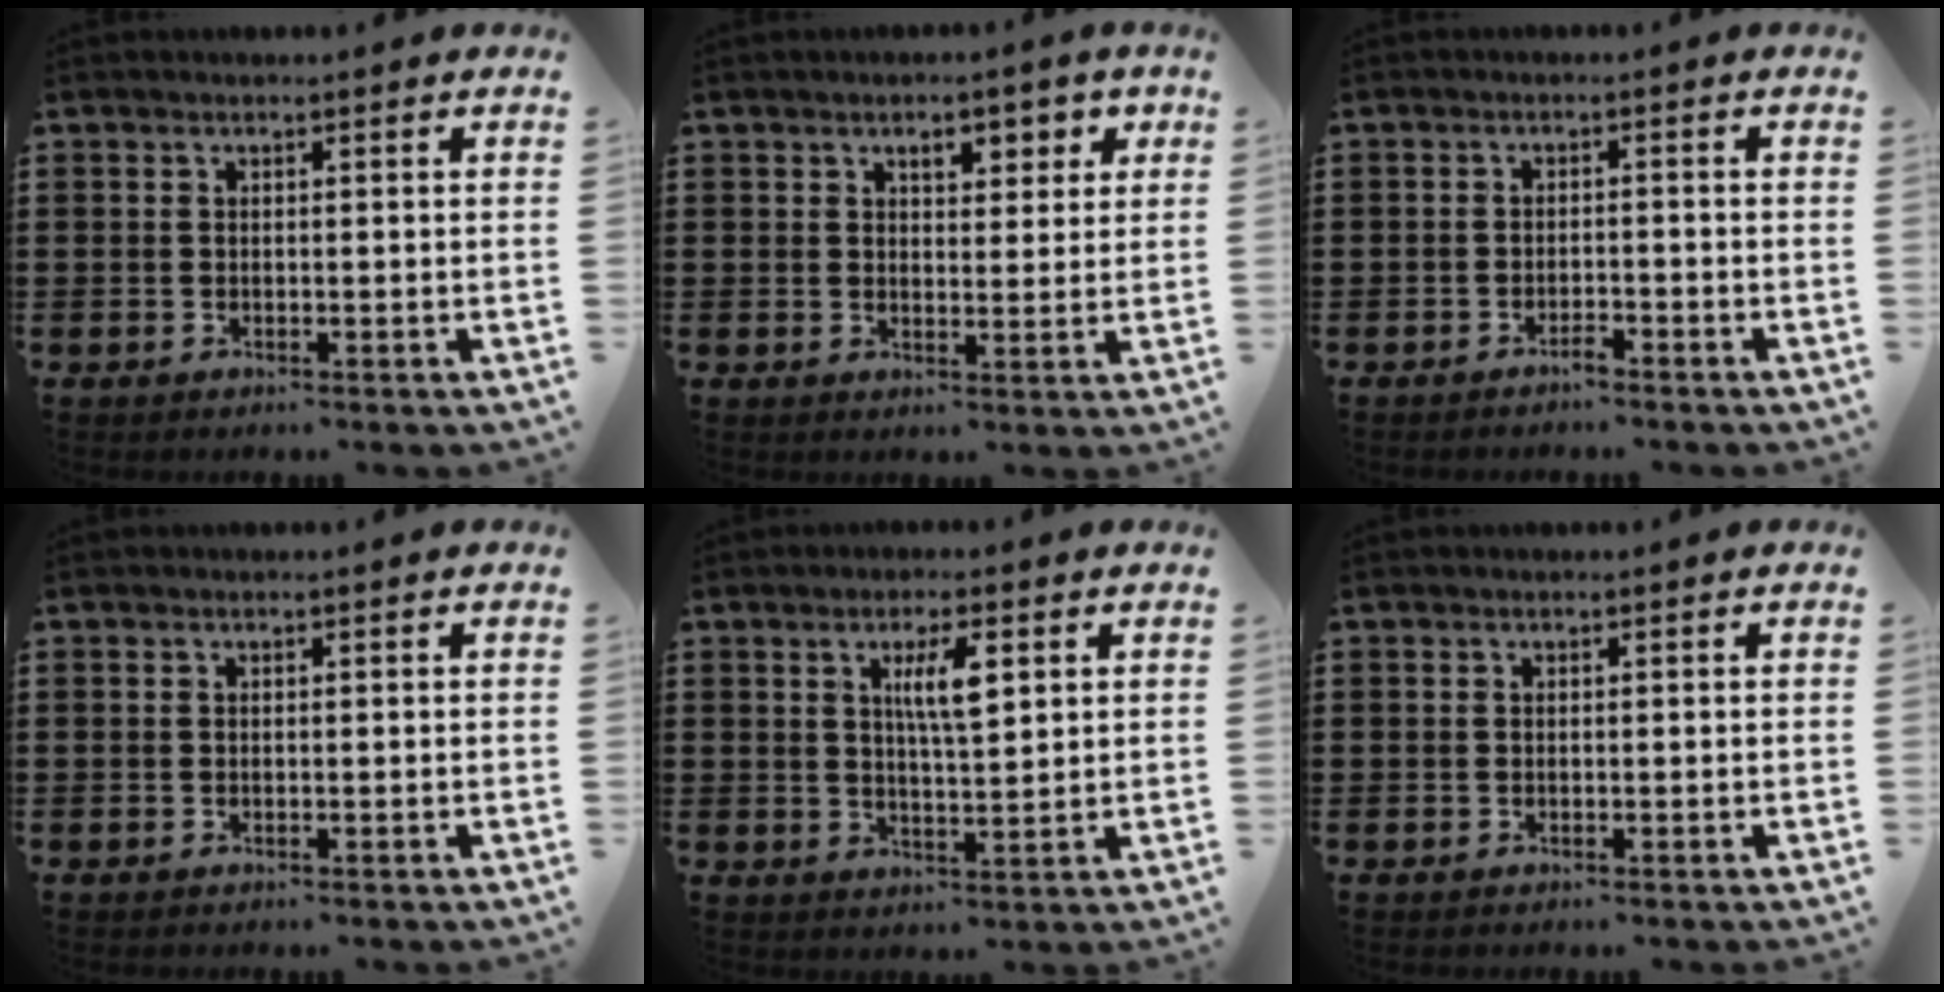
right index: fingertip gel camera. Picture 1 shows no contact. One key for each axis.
{"total": 3.8, "fx": 2.1, "fy": 2.2, "fz": 2.4, "tx": -0.033, "ty": 0.002, "tz": 0.027}
{"total": 1.6, "fx": -1.5, "fy": 0.1, "fz": 0.7, "tx": -0.014, "ty": 0.001, "tz": -0.028}
{"total": 0.0}
{"total": 5.3, "fx": 1.9, "fy": 1.3, "fz": 4.8, "tx": -0.093, "ty": 0.005, "tz": 0.027}
{"total": 0.0}